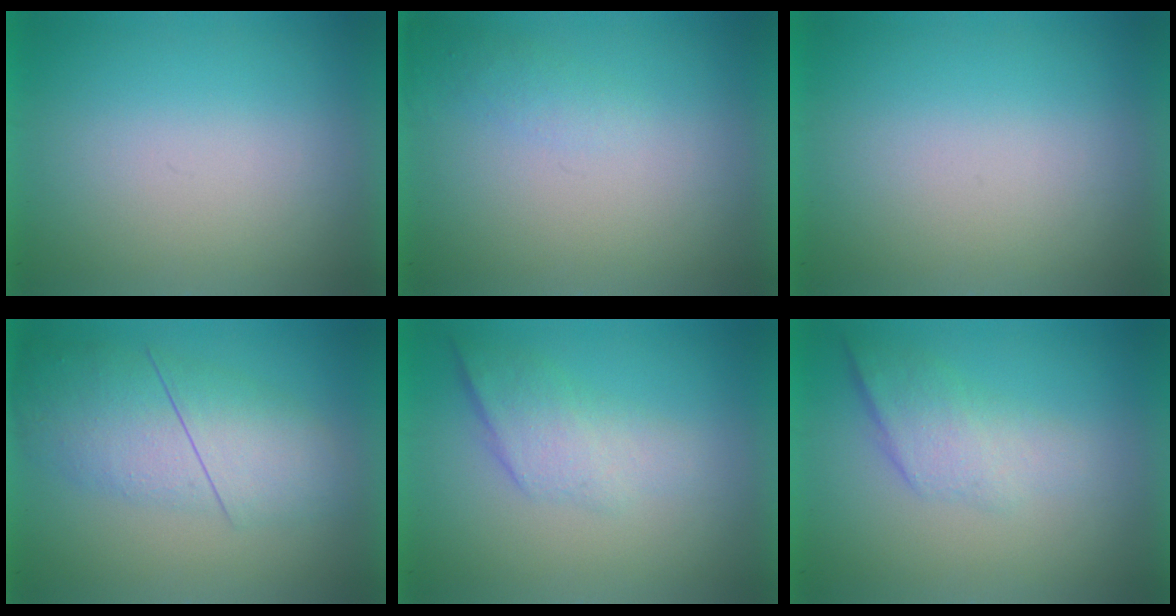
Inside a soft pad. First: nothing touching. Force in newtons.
{"total": 1.2}
{"total": 0.0}
{"total": 4.6}
{"total": 2.3}
{"total": 2.2}